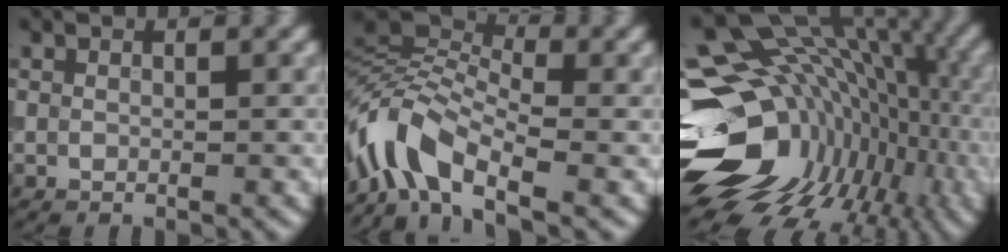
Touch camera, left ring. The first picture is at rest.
{"total": 7.8, "force": [-3.6, 3.7, 5.8], "torque": [-0.111, 0.018, -0.089]}
{"total": 18.2, "force": [-2.9, 12.9, 12.5], "torque": [-0.187, 0.006, -0.003]}